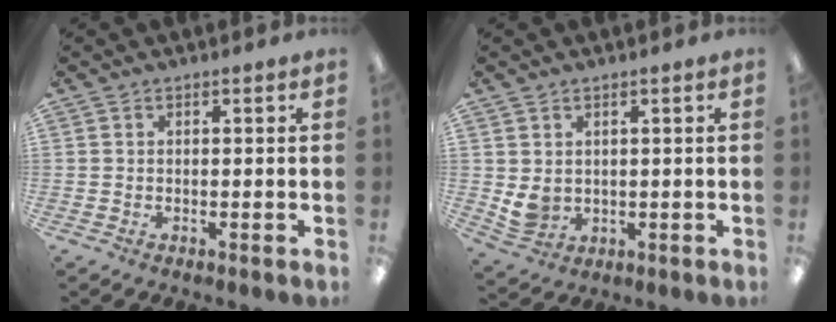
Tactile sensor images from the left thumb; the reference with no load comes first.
{"total": 4.4, "force": [1.8, 3.5, 2.0], "torque": [-0.039, -0.008, 0.037]}